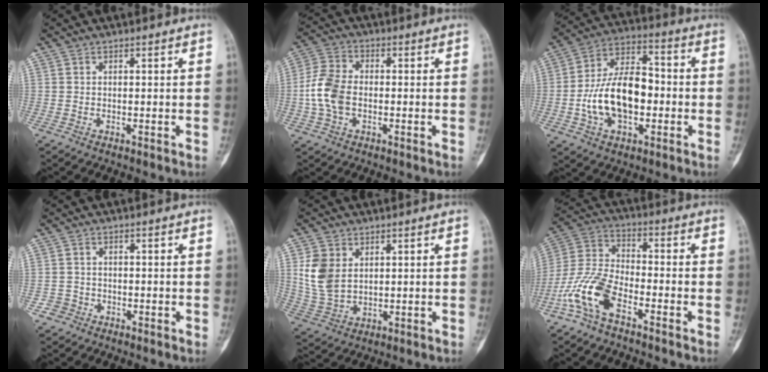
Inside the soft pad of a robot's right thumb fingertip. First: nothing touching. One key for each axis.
{"total": 8.8, "fx": -1.2, "fy": 5.8, "fz": 6.5, "tx": -0.137, "ty": 0.018, "tz": -0.030}
{"total": 16.8, "fx": -2.6, "fy": 9.8, "fz": 13.3, "tx": -0.228, "ty": 0.038, "tz": -0.044}
{"total": 2.3, "fx": -1.2, "fy": 2.0, "fz": -0.2, "tx": 0.013, "ty": 0.011, "tz": -0.027}
{"total": 8.7, "fx": 2.4, "fy": 6.3, "fz": 5.6, "tx": -0.103, "ty": -0.008, "tz": 0.062}
{"total": 11.4, "fx": -6.0, "fy": 5.3, "fz": 8.2, "tx": -0.184, "ty": 0.036, "tz": -0.125}